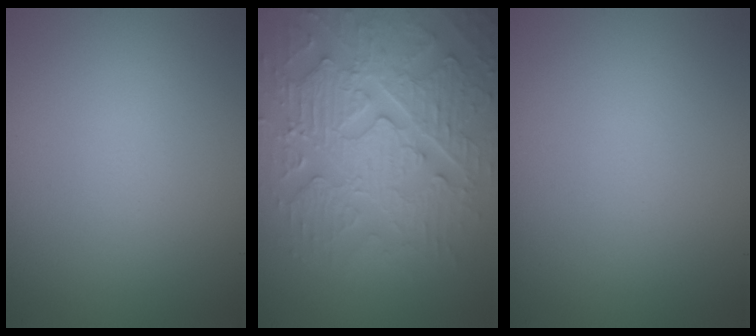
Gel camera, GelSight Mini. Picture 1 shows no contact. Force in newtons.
{"total": 7.8, "press": 6.3, "slide": 4.6}
{"total": 0.0}